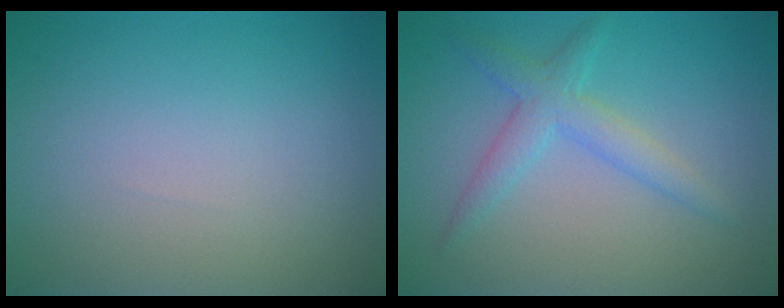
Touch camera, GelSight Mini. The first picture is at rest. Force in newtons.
{"total": 2.8, "press": 2.8, "slide": 0.1}